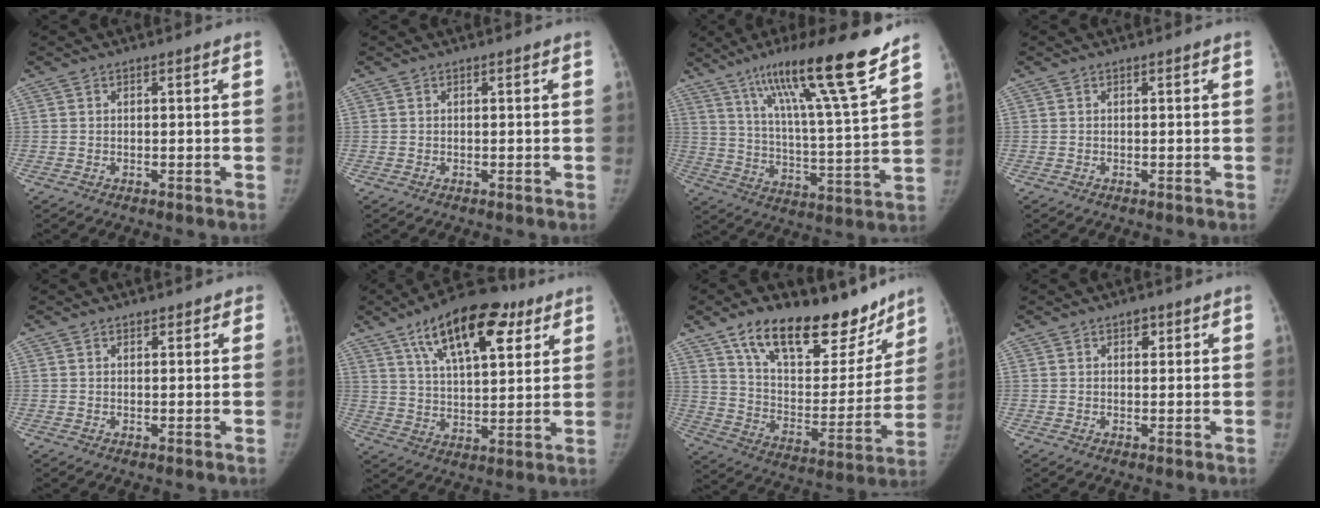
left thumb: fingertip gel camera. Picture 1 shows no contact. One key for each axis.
{"total": 0.0}
{"total": 21.1, "fx": 14.7, "fy": 1.2, "fz": 15.1, "tx": -0.223, "ty": -0.063, "tz": 0.243}
{"total": 0.0}
{"total": 1.6, "fx": 1.1, "fy": 0.9, "fz": 0.5, "tx": 0.010, "ty": -0.004, "tz": 0.009}
{"total": 19.3, "fx": 10.0, "fy": 8.3, "fz": 14.3, "tx": -0.199, "ty": -0.021, "tz": 0.165}
{"total": 25.8, "fx": 17.8, "fy": 12.0, "fz": 14.4, "tx": -0.169, "ty": -0.068, "tz": 0.285}
{"total": 1.8, "fx": 1.0, "fy": 1.1, "fz": 1.0, "tx": -0.004, "ty": -0.002, "tz": 0.012}